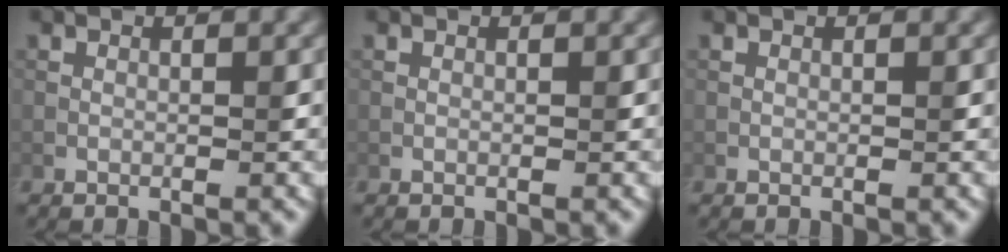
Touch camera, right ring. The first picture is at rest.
{"total": 0.0}
{"total": 0.0}